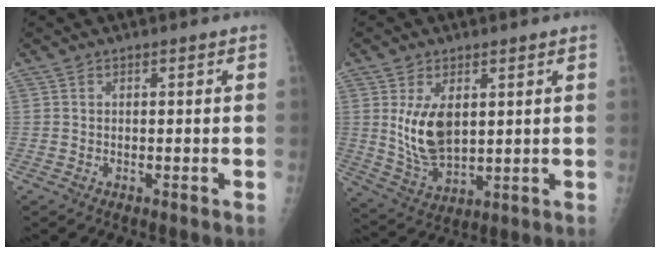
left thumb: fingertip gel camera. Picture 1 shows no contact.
{"total": 9.8, "force": [2.4, 5.6, 7.8], "torque": [-0.132, -0.022, 0.061]}